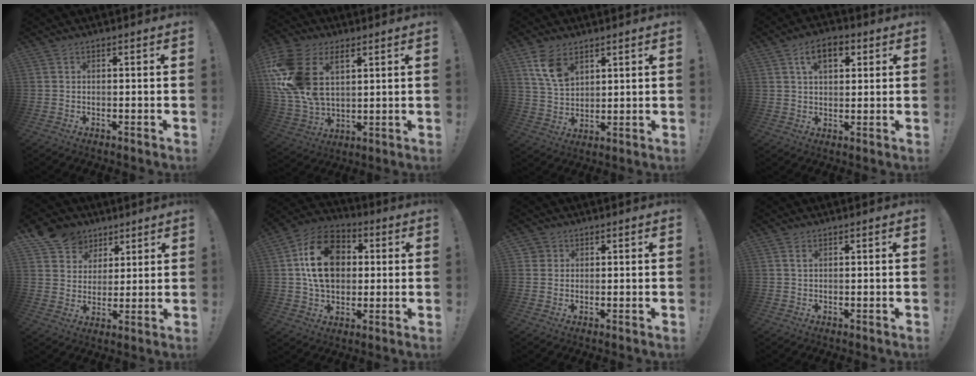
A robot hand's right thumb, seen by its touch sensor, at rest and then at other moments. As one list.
[{"total": 18.8, "force": [7.4, 12.2, 12.3], "torque": [-0.255, -0.031, 0.137]}, {"total": 9.4, "force": [5.4, 5.7, 5.1], "torque": [-0.092, -0.020, 0.107]}, {"total": 8.3, "force": [3.5, 4.8, 5.8], "torque": [-0.085, 0.003, 0.060]}, {"total": 10.9, "force": [6.6, 8.4, 2.3], "torque": [-0.031, -0.044, 0.132]}, {"total": 19.0, "force": [3.4, 14.1, 12.2], "torque": [-0.188, 0.004, 0.063]}, {"total": 2.3, "force": [0.9, 2.0, 0.2], "torque": [-0.001, -0.004, 0.016]}, {"total": 1.0, "force": [0.5, 0.4, 0.7], "torque": [-0.007, -0.003, 0.008]}]